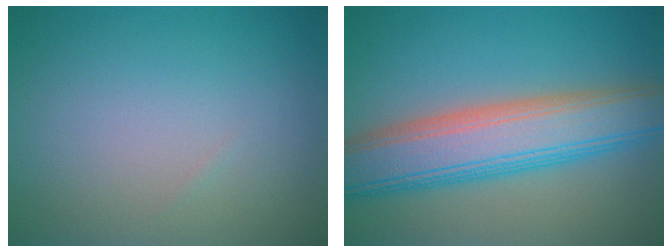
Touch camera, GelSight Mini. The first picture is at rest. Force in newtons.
{"total": 8.7, "press": 8.6, "slide": 0.5}